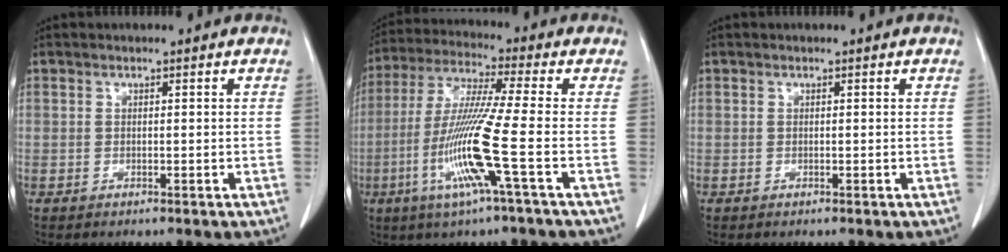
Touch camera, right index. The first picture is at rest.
{"total": 12.6, "force": [-3.9, -1.6, 11.9], "torque": [-0.245, -0.017, -0.084]}
{"total": 0.0}